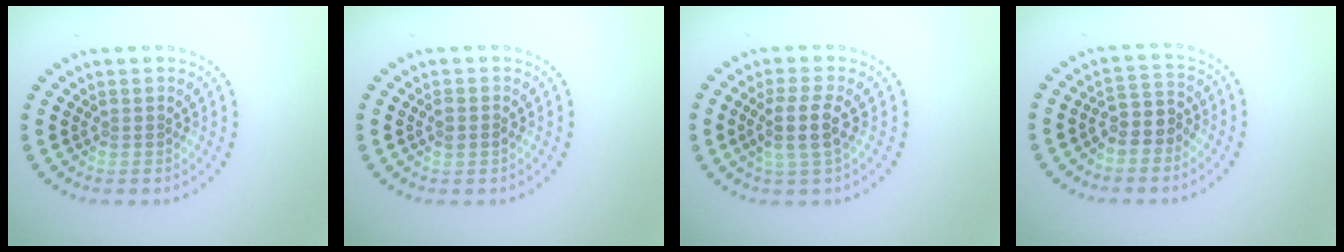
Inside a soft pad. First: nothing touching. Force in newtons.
{"total": 1.1, "press": 1.1, "slide": 0.3}
{"total": 3.0, "press": 2.6, "slide": 1.4}
{"total": 2.7, "press": 2.3, "slide": 1.5}